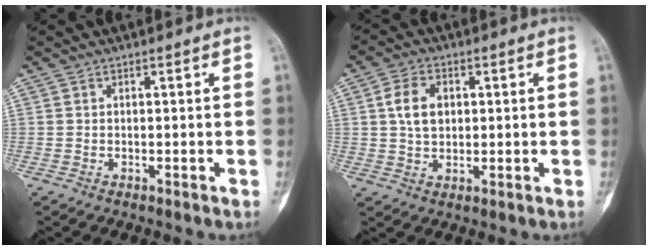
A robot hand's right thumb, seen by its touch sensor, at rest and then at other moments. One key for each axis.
{"total": 6.4, "fx": 1.3, "fy": 4.4, "fz": 4.5, "tx": -0.070, "ty": 0.001, "tz": 0.020}